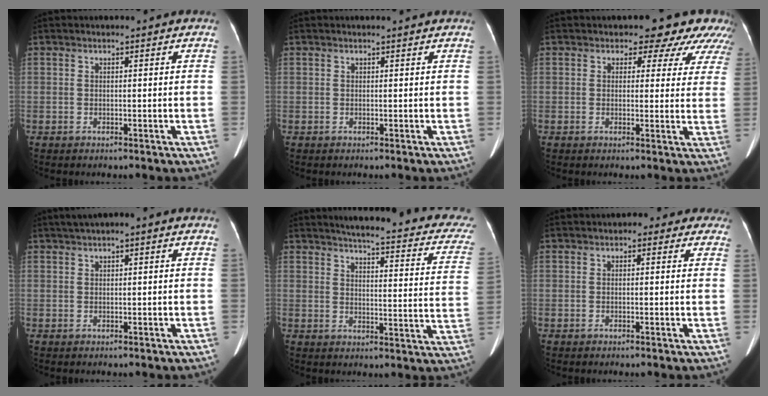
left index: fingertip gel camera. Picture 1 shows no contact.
{"total": 1.3, "force": [1.3, 0.1, 0.3], "torque": [-0.011, 0.006, 0.014]}
{"total": 9.6, "force": [7.7, 4.9, 2.8], "torque": [-0.002, 0.003, 0.058]}
{"total": 2.4, "force": [1.2, 0.5, 2.0], "torque": [-0.037, 0.018, 0.021]}
{"total": 23.4, "force": [20.4, 3.4, 11.0], "torque": [-0.131, -0.049, 0.217]}
{"total": 2.7, "force": [1.5, 2.0, 1.2], "torque": [-0.003, 0.011, 0.006]}